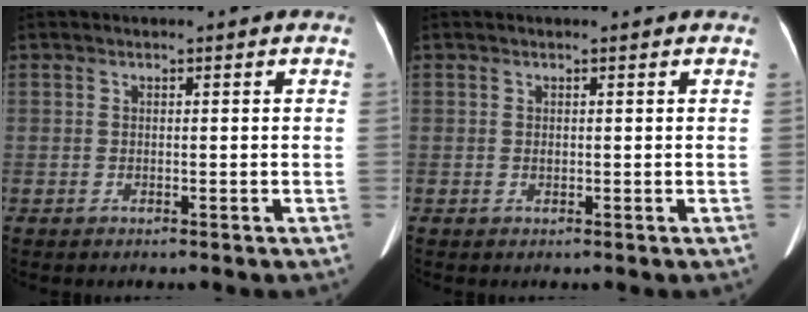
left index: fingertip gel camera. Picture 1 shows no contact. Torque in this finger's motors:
{"motor_torque": [0.13, 0.19, -0.03, -0.02]}